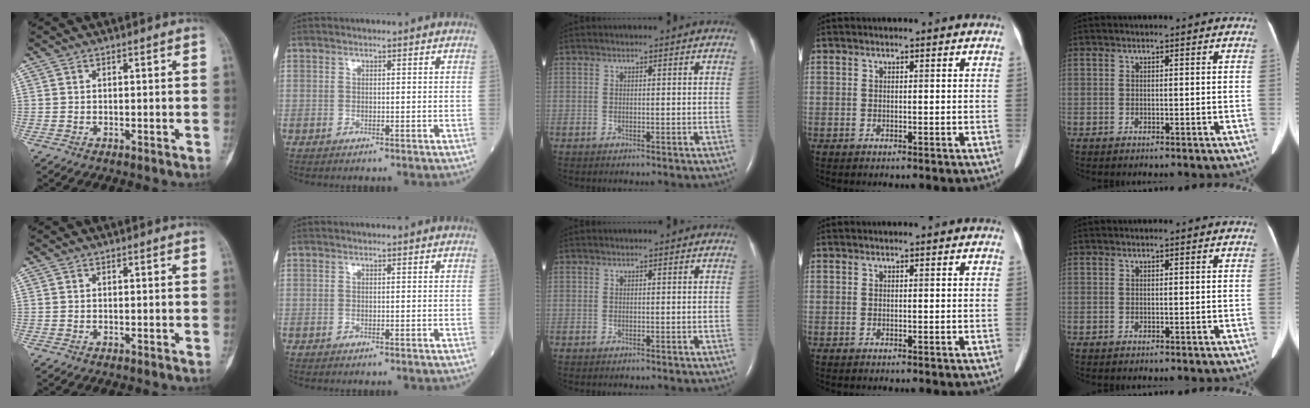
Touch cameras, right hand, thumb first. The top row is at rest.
{}